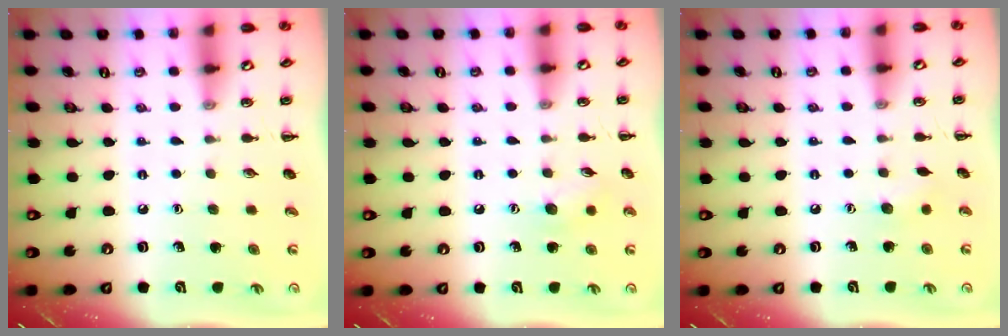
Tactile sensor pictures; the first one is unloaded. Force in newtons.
{"total": 7.0, "press": 6.9, "slide": 1.4}
{"total": 4.7, "press": 4.5, "slide": 1.3}